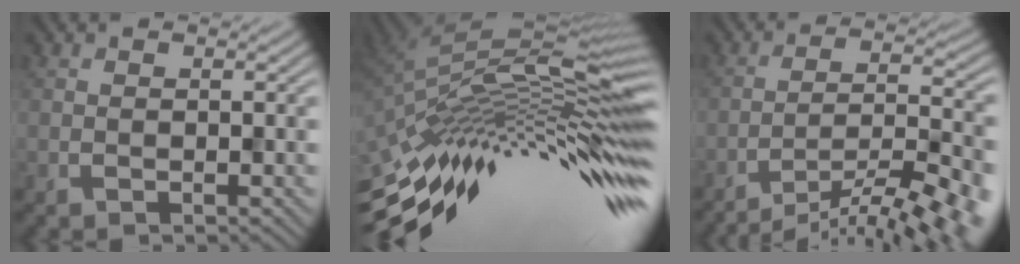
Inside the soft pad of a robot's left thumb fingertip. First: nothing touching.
{"total": 15.0, "force": [-7.6, 3.1, 12.5], "torque": [-0.226, 0.017, -0.144]}
{"total": 13.3, "force": [-11.3, 1.9, 6.7], "torque": [-0.087, -0.001, -0.157]}